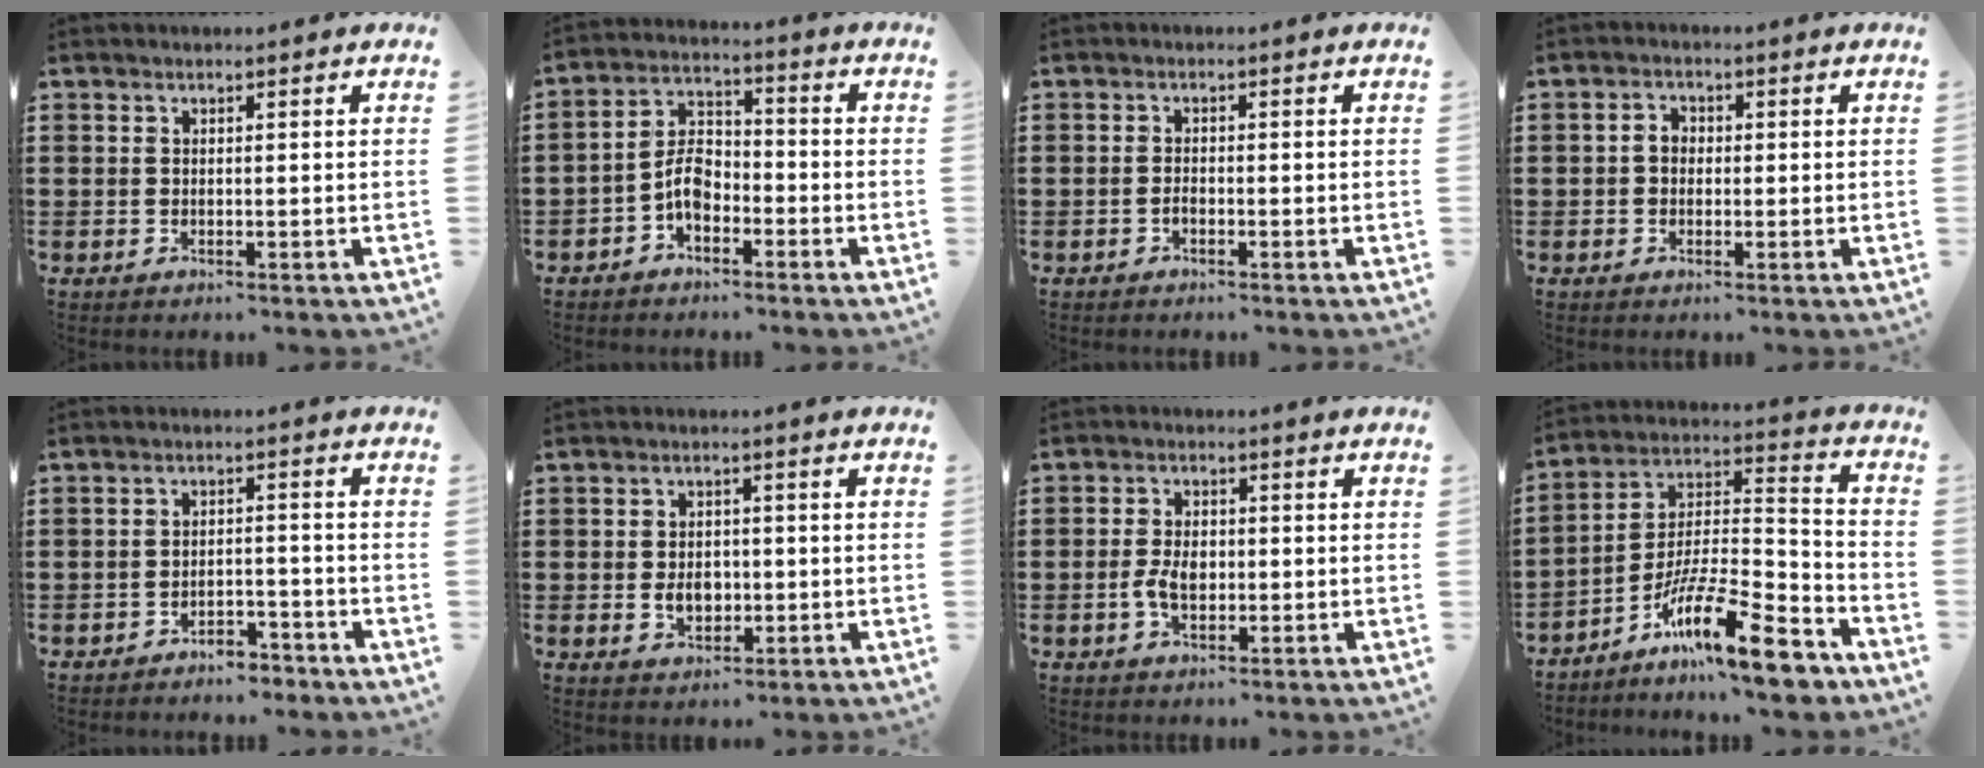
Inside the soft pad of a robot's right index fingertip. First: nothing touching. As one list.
[{"total": 5.9, "force": [-2.5, 3.7, 3.9], "torque": [-0.089, 0.010, -0.052]}, {"total": 0.9, "force": [-0.6, 0.5, 0.5], "torque": [-0.012, -0.003, -0.011]}, {"total": 2.1, "force": [-0.2, 1.6, 1.3], "torque": [-0.028, 0.006, -0.006]}, {"total": 3.3, "force": [-3.2, 0.7, 0.5], "torque": [-0.013, 0.004, -0.066]}, {"total": 4.0, "force": [-0.6, 3.0, 2.5], "torque": [-0.045, 0.004, -0.015]}, {"total": 3.9, "force": [-0.6, 2.4, 3.0], "torque": [-0.064, 0.004, -0.014]}, {"total": 15.9, "force": [-11.1, 3.0, 10.9], "torque": [-0.185, 0.026, -0.198]}]